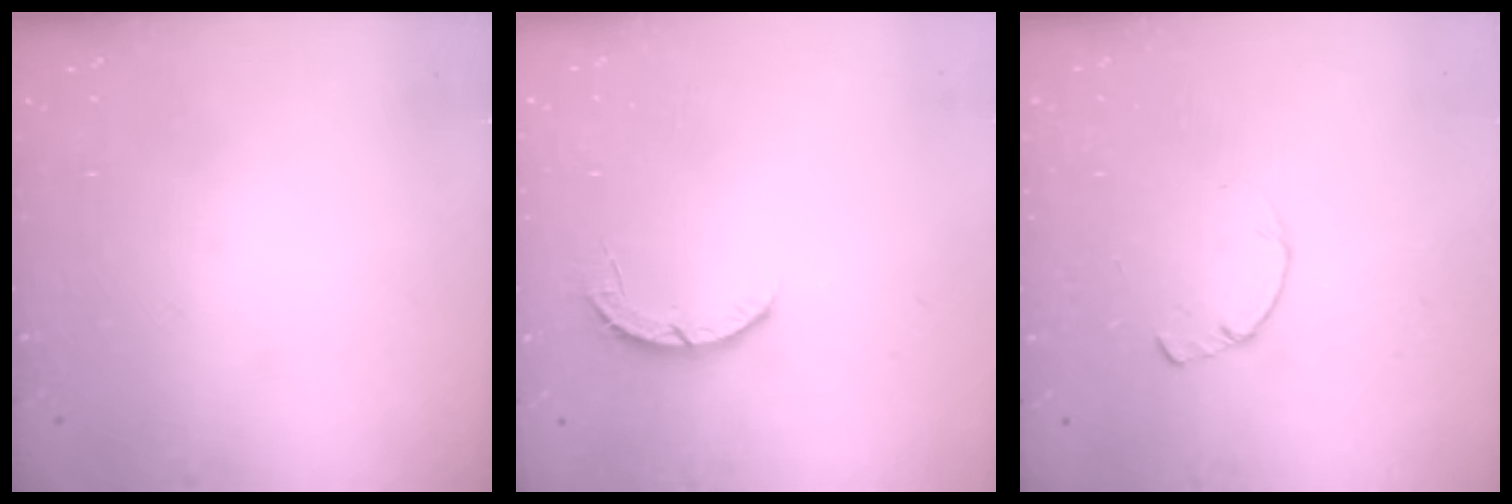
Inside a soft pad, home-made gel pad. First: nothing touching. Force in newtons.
{"total": 3.2, "press": 3.2, "slide": 0.4}
{"total": 1.7, "press": 1.7, "slide": 0.2}